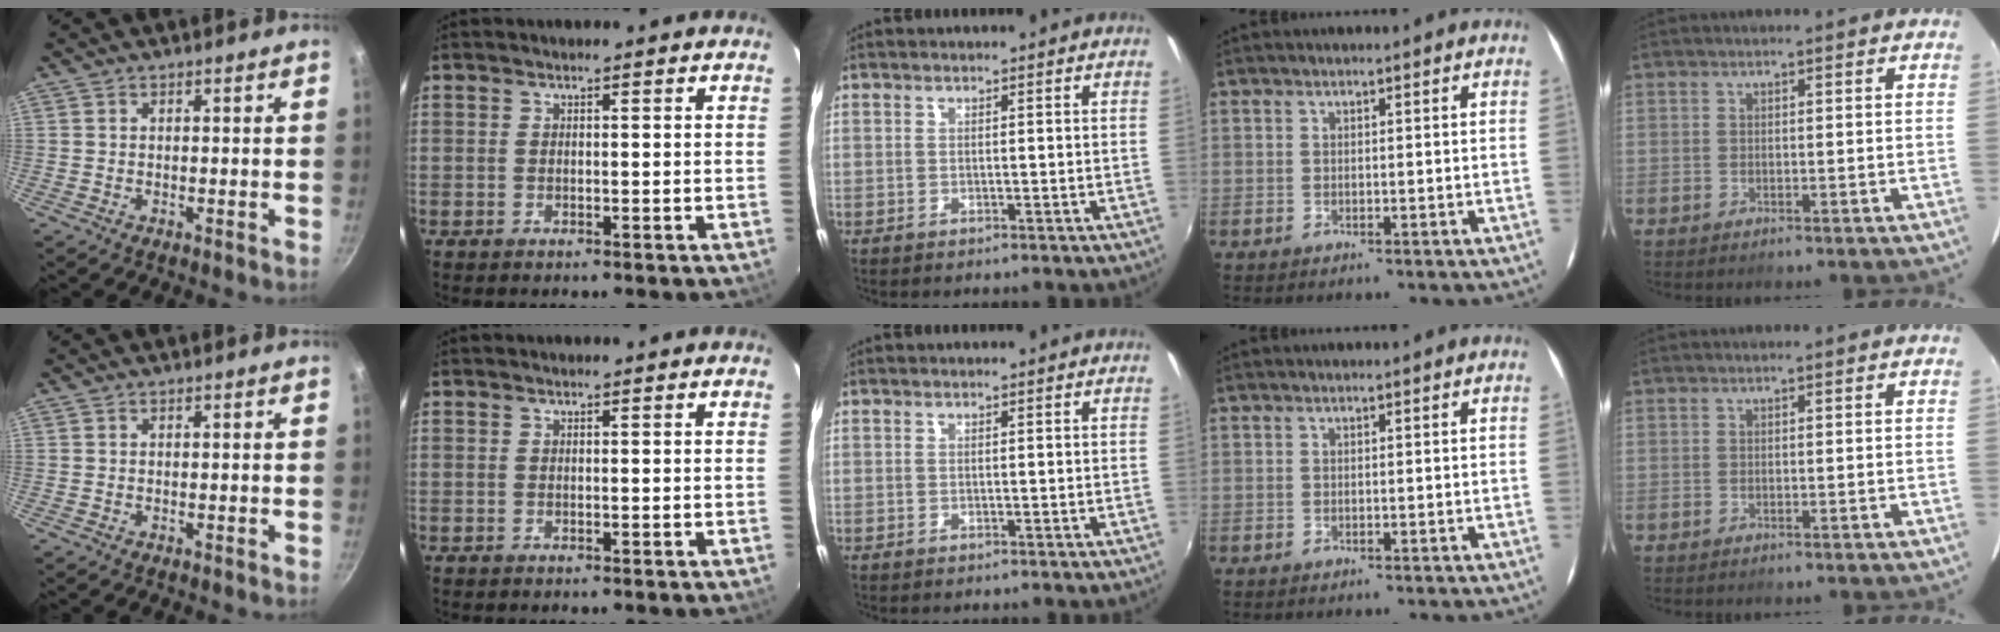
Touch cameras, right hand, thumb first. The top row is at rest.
{}